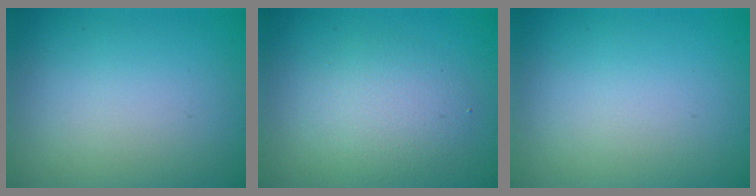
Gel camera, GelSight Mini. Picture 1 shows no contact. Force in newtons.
{"total": 3.1, "press": 3.1, "slide": 0.2}
{"total": 0.0}